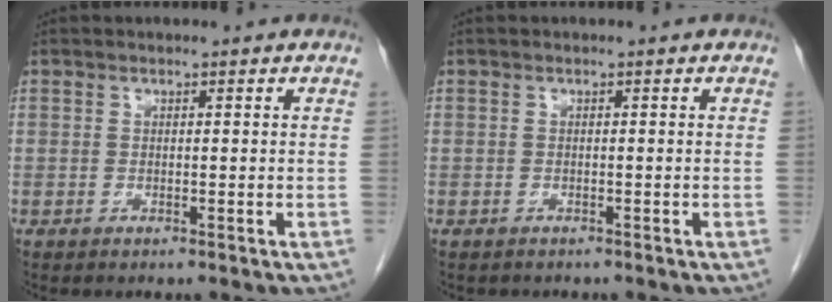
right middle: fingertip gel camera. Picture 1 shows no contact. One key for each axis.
{"total": 0.9, "fx": -0.8, "fy": 0.5, "fz": 0.1, "tx": -0.012, "ty": 0.000, "tz": -0.011}